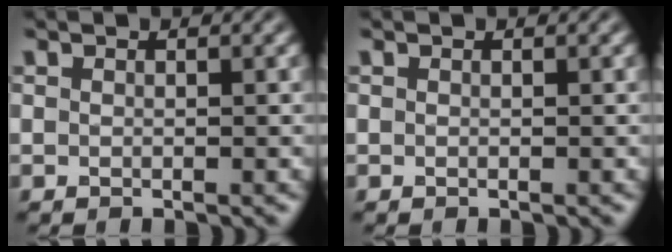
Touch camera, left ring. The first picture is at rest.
{"total": 0.0}